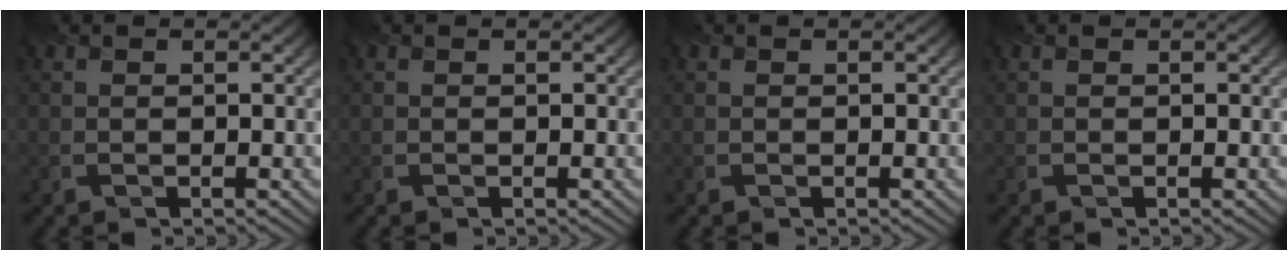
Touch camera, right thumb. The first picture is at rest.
{"total": 0.0}
{"total": 0.0}
{"total": 0.0}